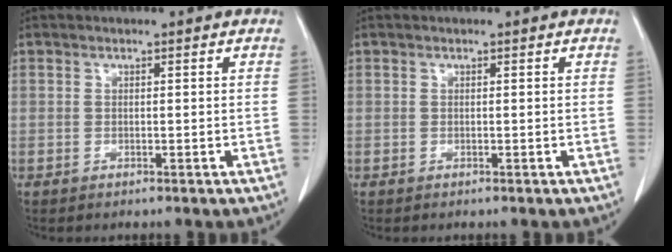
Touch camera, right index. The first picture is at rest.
{"total": 0.0}